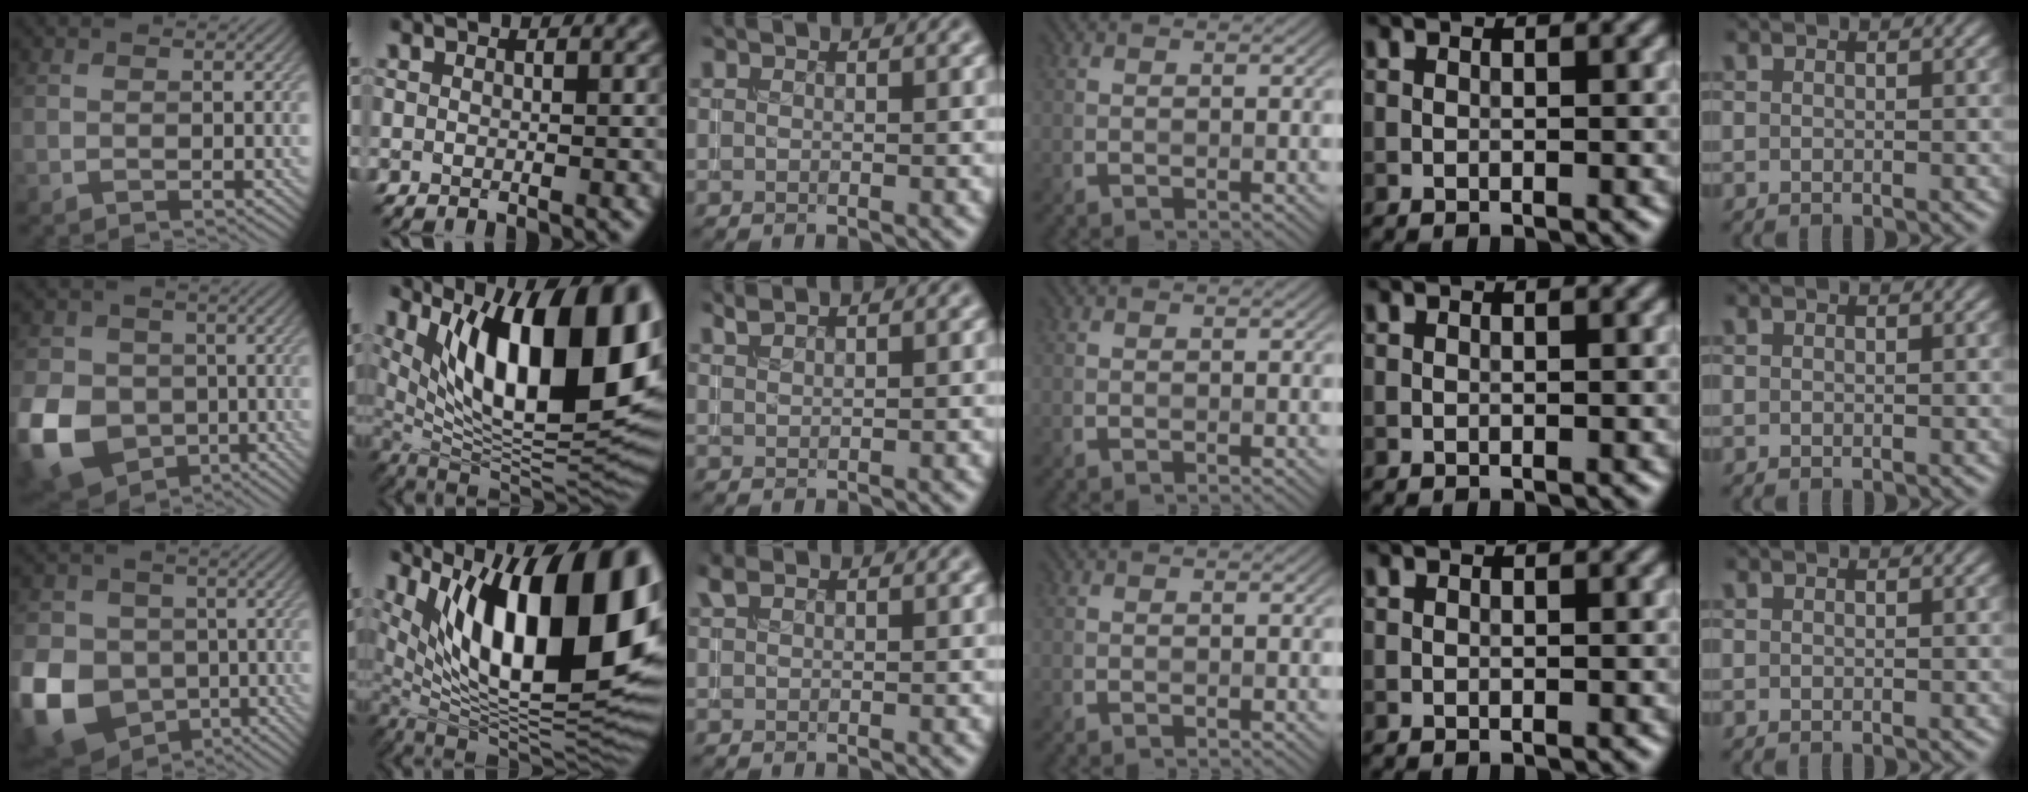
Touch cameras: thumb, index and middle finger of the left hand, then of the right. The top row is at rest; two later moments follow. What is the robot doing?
{"motion": "insert", "object": "coin"}